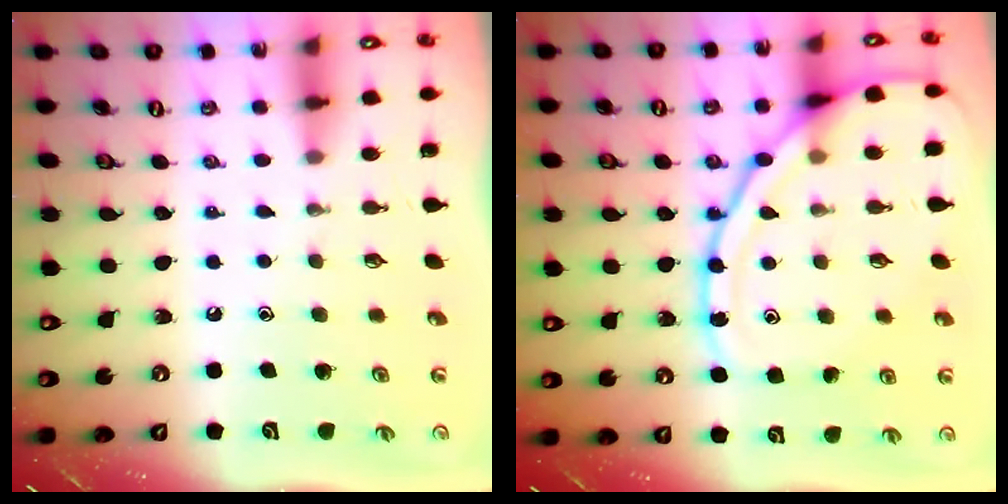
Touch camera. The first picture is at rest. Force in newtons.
{"total": 16.2, "press": 16.2, "slide": 1.4}